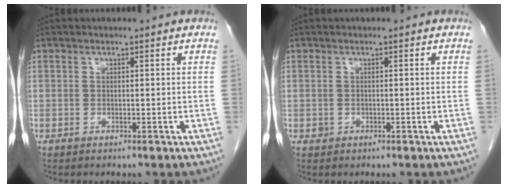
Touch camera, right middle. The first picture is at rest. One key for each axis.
{"total": 0.7, "fx": -0.2, "fy": 0.6, "fz": 0.1, "tx": -0.002, "ty": 0.003, "tz": -0.003}